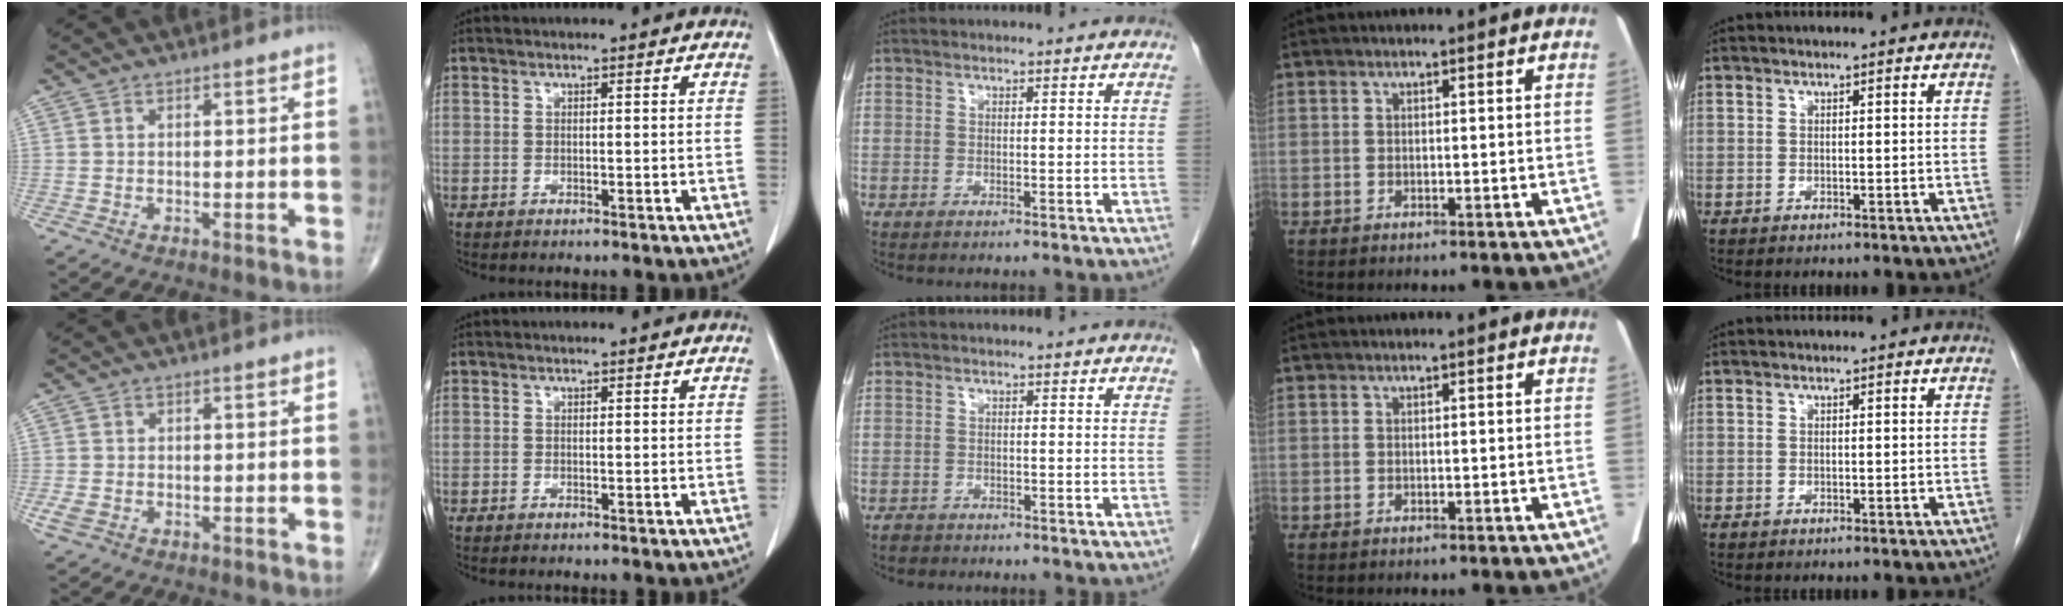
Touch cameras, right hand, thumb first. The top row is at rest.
{"thumb": {"total": 2.1, "force": [-0.8, 1.5, 1.3], "torque": [-0.033, 0.001, -0.013]}, "middle": {"total": 1.2, "force": [-1.0, 0.7, 0.0], "torque": [-0.008, 0.001, -0.018]}}